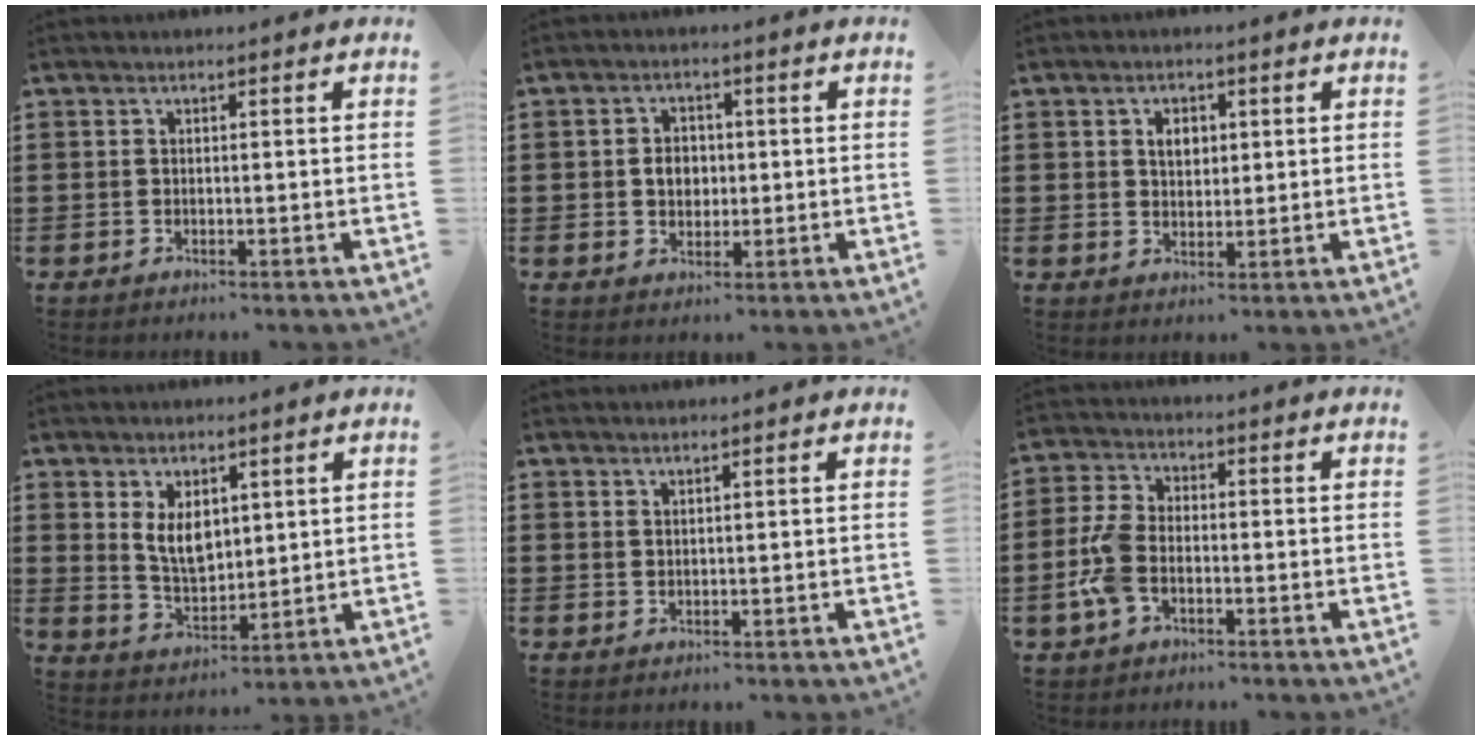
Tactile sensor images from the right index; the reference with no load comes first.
{"total": 3.6, "force": [-0.1, 2.8, 2.2], "torque": [-0.042, 0.006, -0.007]}
{"total": 3.0, "force": [0.8, 2.1, 2.0], "torque": [-0.046, 0.010, 0.012]}
{"total": 5.8, "force": [2.3, 3.4, 4.1], "torque": [-0.081, 0.003, 0.042]}
{"total": 0.9, "force": [0.9, 0.1, 0.1], "torque": [-0.004, 0.001, 0.017]}
{"total": 6.3, "force": [-2.0, 3.5, 4.9], "torque": [-0.127, -0.001, -0.045]}